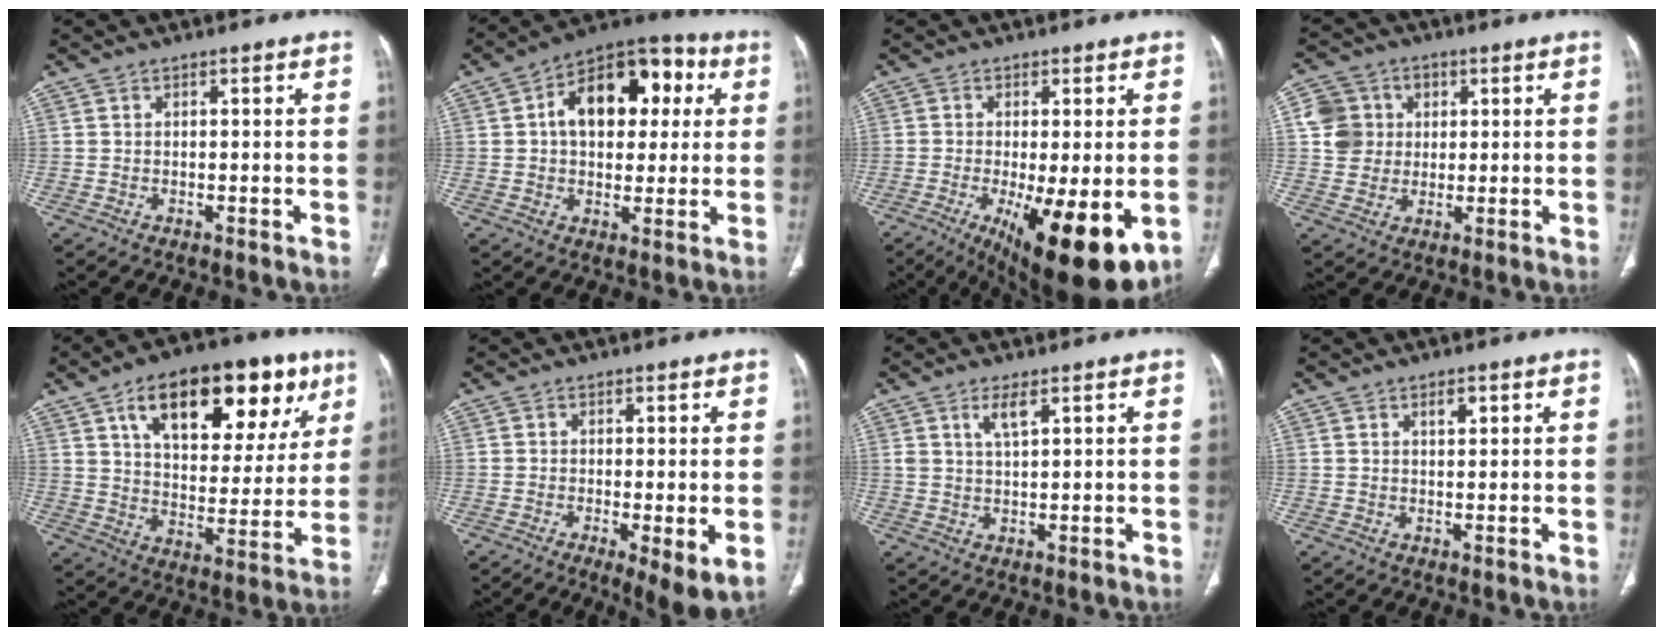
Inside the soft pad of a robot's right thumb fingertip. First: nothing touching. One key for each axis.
{"total": 17.1, "fx": 3.8, "fy": 10.8, "fz": 12.7, "tx": -0.147, "ty": 0.025, "tz": 0.050}
{"total": 15.7, "fx": -4.6, "fy": 4.5, "fz": 14.3, "tx": -0.190, "ty": -0.027, "tz": -0.055}
{"total": 9.3, "fx": 2.0, "fy": 8.6, "fz": 3.0, "tx": -0.025, "ty": 0.004, "tz": 0.034}
{"total": 25.5, "fx": 12.2, "fy": 12.8, "fz": 18.4, "tx": -0.228, "ty": -0.005, "tz": 0.186}
{"total": 6.9, "fx": -1.9, "fy": 1.6, "fz": 6.4, "tx": -0.104, "ty": -0.021, "tz": -0.030}
{"total": 3.6, "fx": 2.0, "fy": 1.1, "fz": 2.8, "tx": -0.055, "ty": -0.011, "tz": 0.043}
{"total": 2.1, "fx": 1.1, "fy": 1.0, "fz": 1.5, "tx": -0.019, "ty": -0.005, "tz": 0.020}